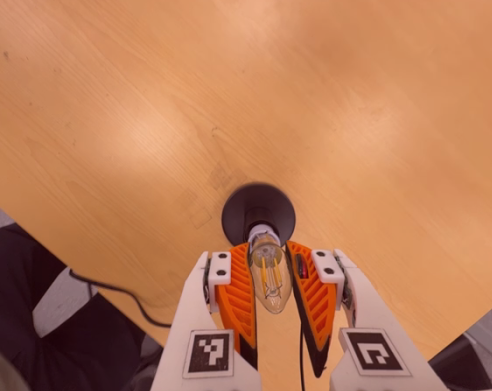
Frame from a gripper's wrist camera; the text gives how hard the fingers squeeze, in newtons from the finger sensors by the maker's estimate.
{"total": 20.5, "left": 20.9, "right": 20.1}